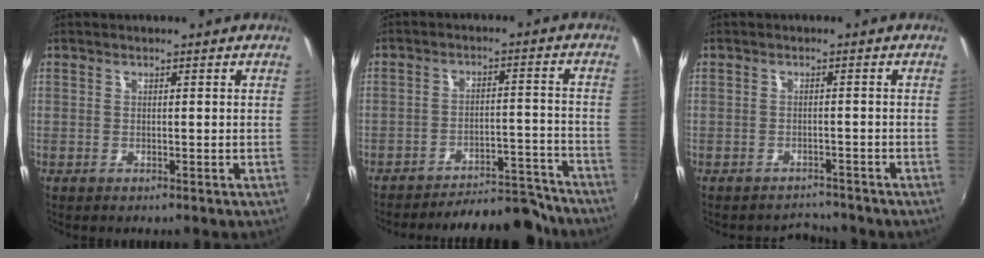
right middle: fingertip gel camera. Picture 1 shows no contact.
{"total": 13.8, "force": [-13.2, 2.6, 3.3], "torque": [-0.057, 0.031, -0.166]}
{"total": 3.0, "force": [-2.9, 0.9, -0.4], "torque": [0.005, 0.006, -0.045]}